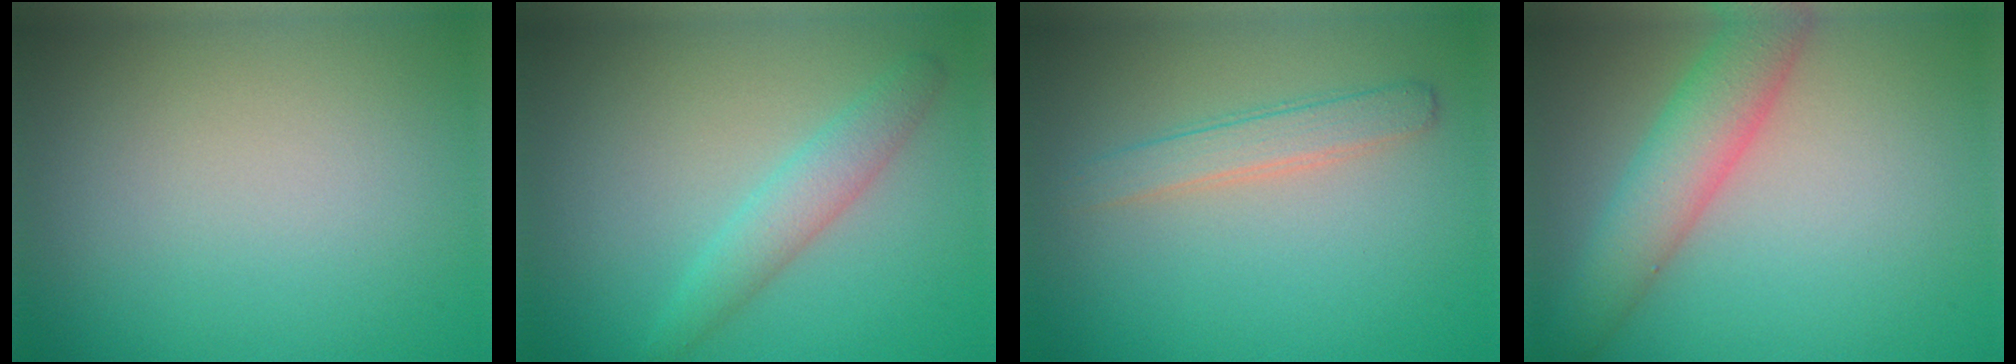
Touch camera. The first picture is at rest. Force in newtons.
{"total": 2.5, "press": 2.5, "slide": 0.1}
{"total": 2.2, "press": 2.2, "slide": 0.1}
{"total": 4.9, "press": 4.9, "slide": 0.3}